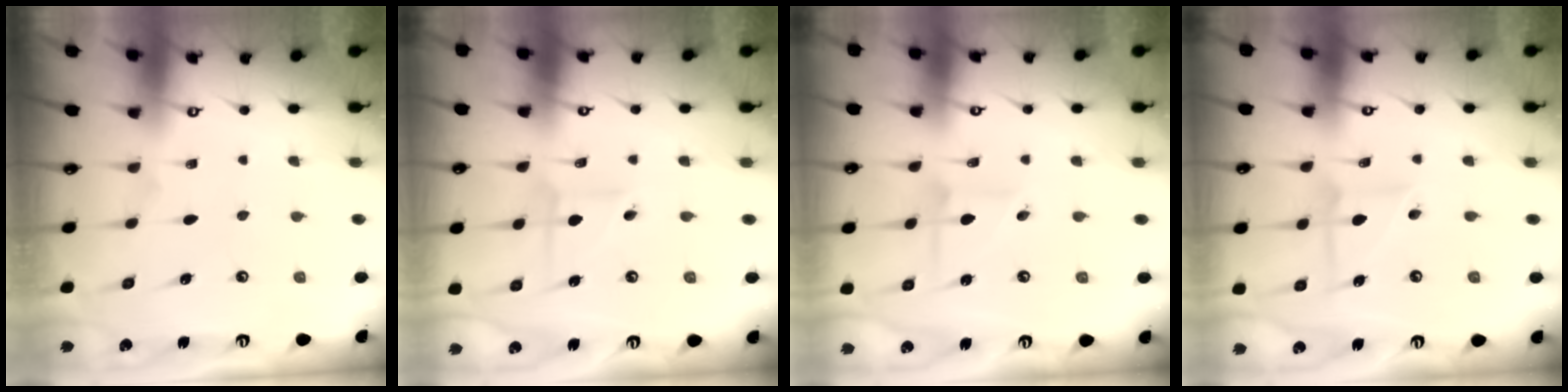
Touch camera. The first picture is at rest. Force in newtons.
{"total": 2.6, "press": 2.6, "slide": 0.0}
{"total": 2.1, "press": 2.1, "slide": 0.2}
{"total": 5.7, "press": 5.6, "slide": 1.1}